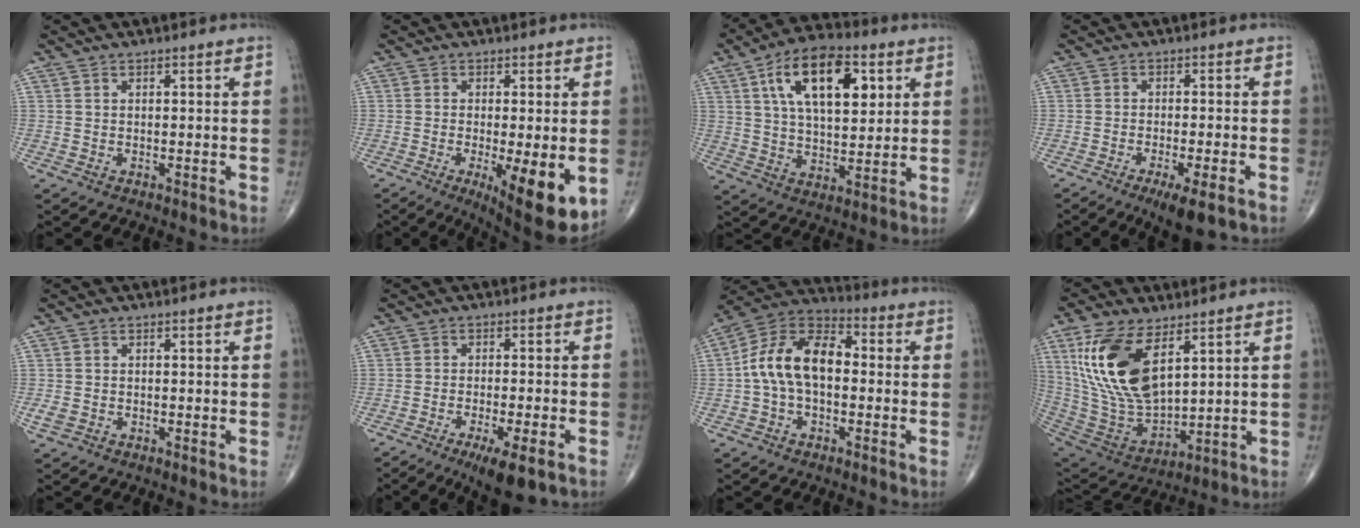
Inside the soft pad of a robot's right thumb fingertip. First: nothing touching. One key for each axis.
{"total": 12.4, "fx": -3.3, "fy": 3.4, "fz": 11.4, "tx": -0.162, "ty": -0.025, "tz": -0.041}
{"total": 17.3, "fx": 6.3, "fy": 8.6, "fz": 13.7, "tx": -0.206, "ty": -0.008, "tz": 0.106}
{"total": 6.5, "fx": -3.8, "fy": 1.1, "fz": 5.1, "tx": -0.084, "ty": -0.005, "tz": -0.060}
{"total": 1.7, "fx": -0.6, "fy": 1.2, "fz": 1.1, "tx": -0.029, "ty": -0.002, "tz": -0.011}
{"total": 8.1, "fx": -4.6, "fy": 1.7, "fz": 6.4, "tx": -0.104, "ty": -0.005, "tz": -0.070}
{"total": 13.8, "fx": -0.4, "fy": 8.4, "fz": 10.9, "tx": -0.190, "ty": 0.041, "tz": -0.019}
{"total": 19.6, "fx": 7.7, "fy": 9.7, "fz": 15.2, "tx": -0.289, "ty": -0.032, "tz": 0.160}